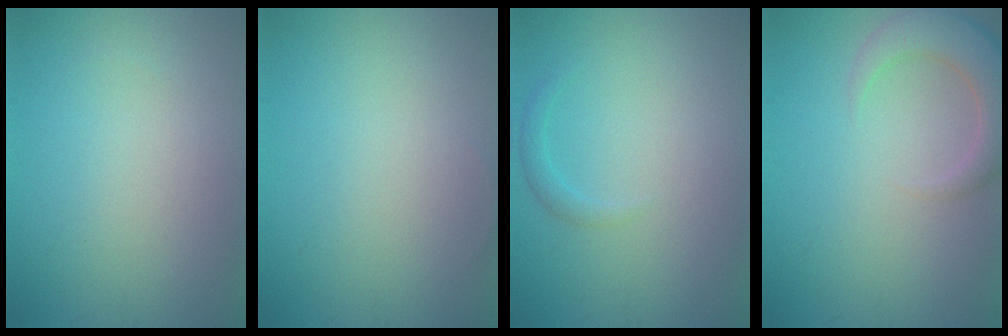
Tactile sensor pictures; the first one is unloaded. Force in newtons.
{"total": 0.0}
{"total": 1.0, "press": 1.0, "slide": 0.1}
{"total": 4.7, "press": 4.6, "slide": 0.8}